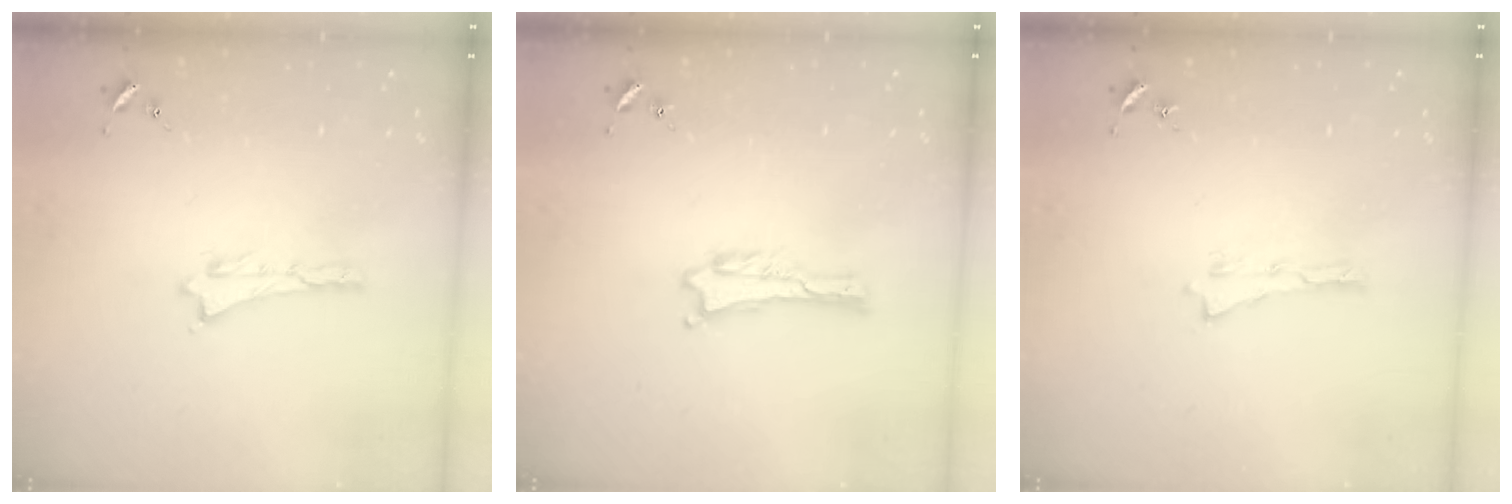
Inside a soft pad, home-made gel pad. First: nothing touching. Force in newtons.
{"total": 0.0}
{"total": 0.0}